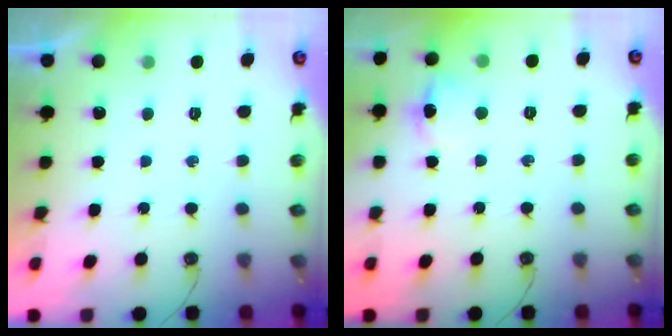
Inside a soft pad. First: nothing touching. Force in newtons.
{"total": 7.6, "press": 7.5, "slide": 0.8}